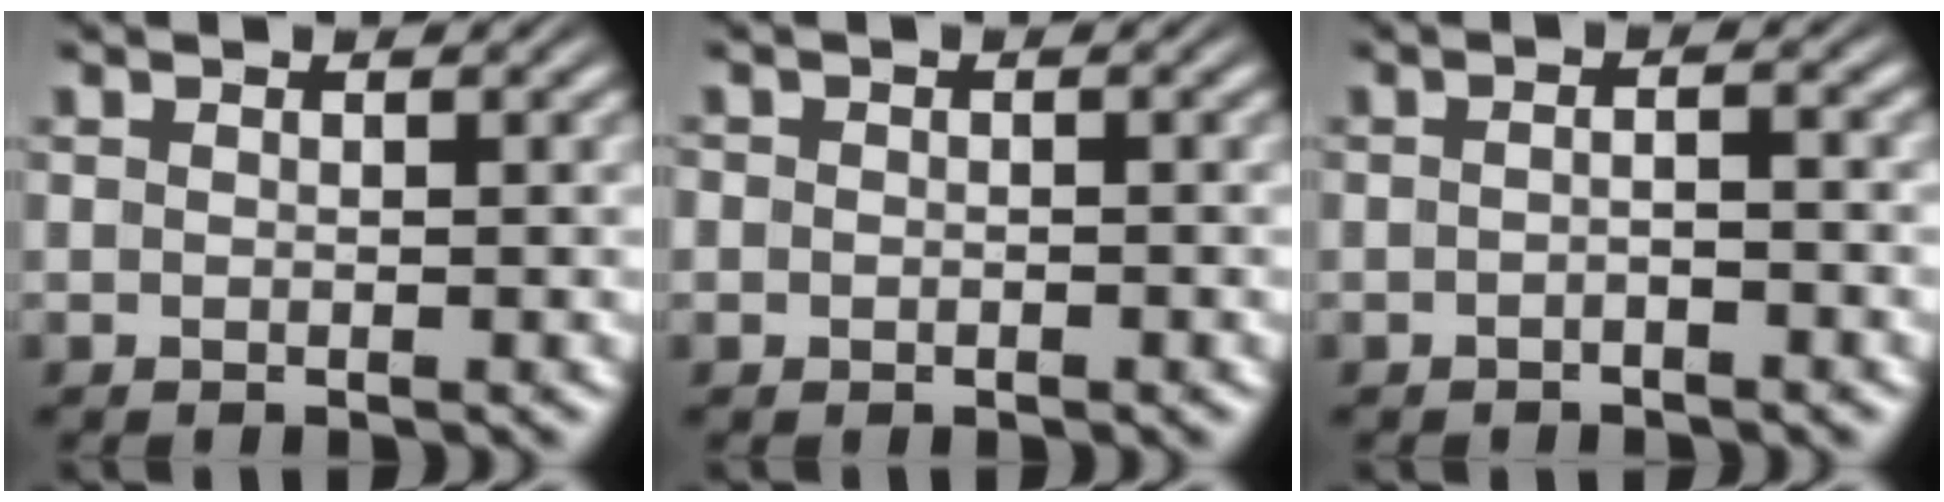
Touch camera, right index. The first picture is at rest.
{"total": 1.1, "force": [-0.3, 1.0, 0.3], "torque": [-0.016, -0.005, -0.006]}
{"total": 1.3, "force": [-0.9, 0.2, 1.0], "torque": [-0.013, 0.003, -0.020]}